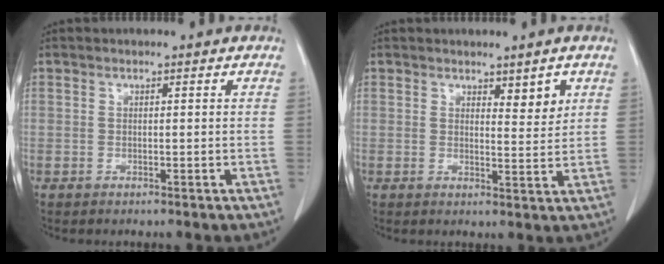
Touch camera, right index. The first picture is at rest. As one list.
[{"total": 3.2, "force": [1.9, 1.0, 2.3], "torque": [-0.030, -0.011, 0.030]}]